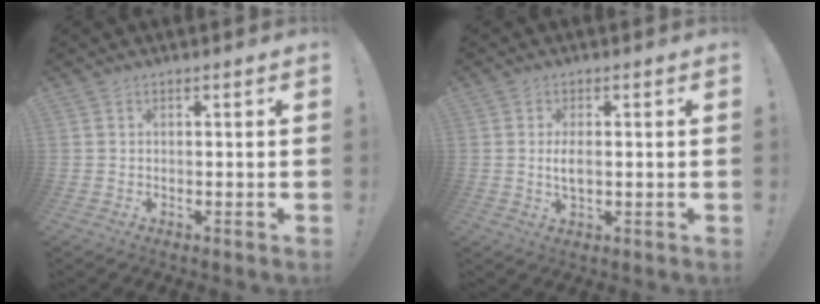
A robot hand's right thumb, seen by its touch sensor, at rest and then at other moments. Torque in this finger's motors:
{"motor_torque": [-0.12, 0.19, 0.30, -0.23, 0.03]}